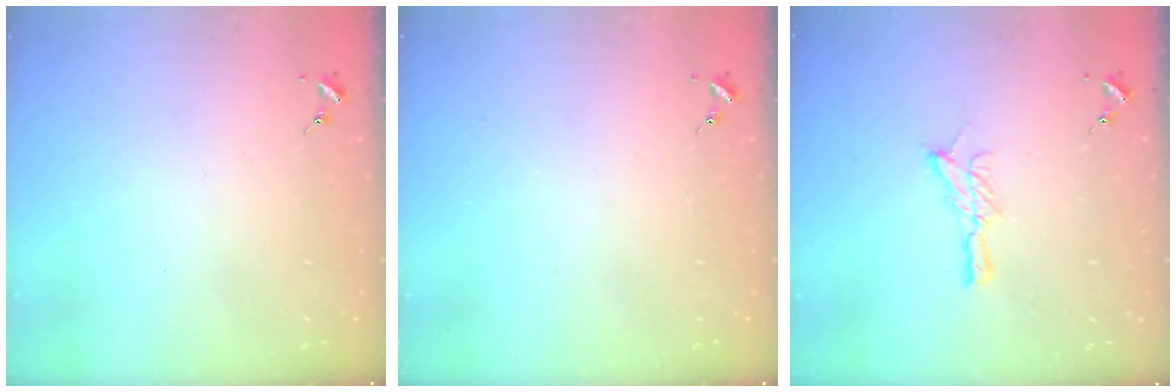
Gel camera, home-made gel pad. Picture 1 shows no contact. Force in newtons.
{"total": 0.0}
{"total": 7.6, "press": 7.6, "slide": 0.1}